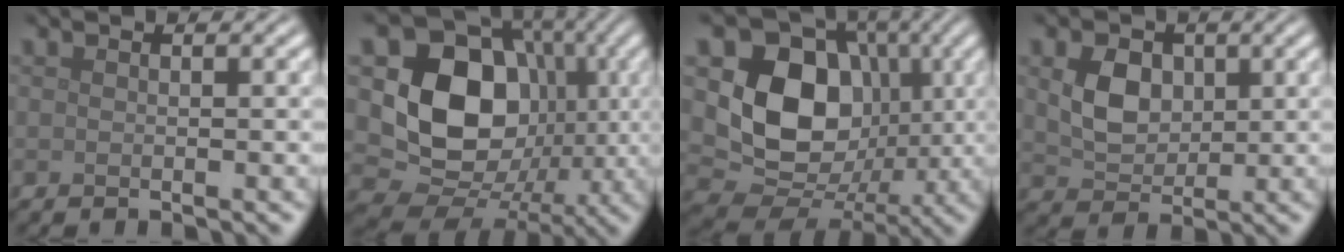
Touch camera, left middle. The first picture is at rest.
{"total": 12.3, "force": [0.6, 10.1, 6.9], "torque": [-0.107, -0.011, -0.002]}
{"total": 10.7, "force": [1.2, 8.8, 6.0], "torque": [-0.111, -0.018, 0.019]}
{"total": 4.0, "force": [0.9, 3.1, 2.5], "torque": [-0.053, -0.001, 0.015]}